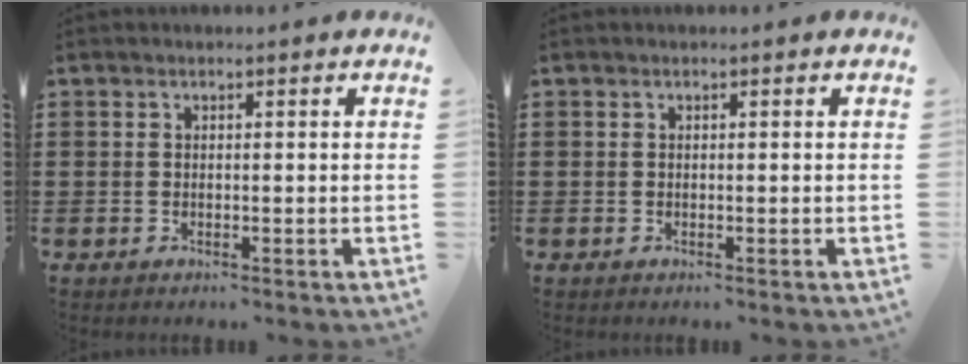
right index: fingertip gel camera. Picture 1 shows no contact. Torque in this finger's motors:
{"motor_torque": [1.02, 1.12, 0.01, 0.01]}